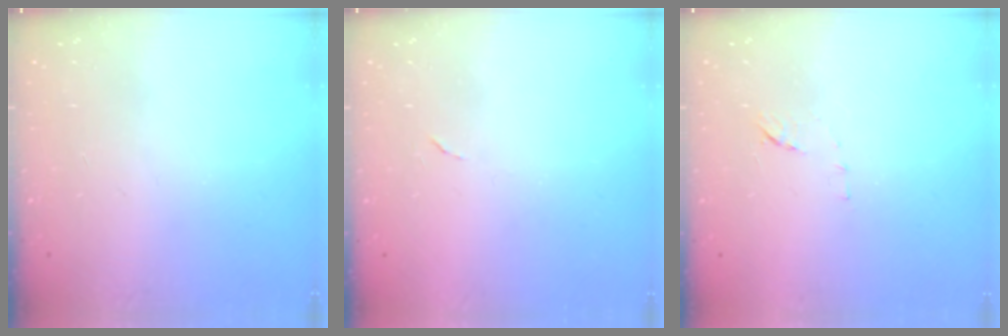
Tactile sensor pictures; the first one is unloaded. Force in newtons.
{"total": 3.8, "press": 3.8, "slide": 0.2}
{"total": 7.7, "press": 7.7, "slide": 0.5}